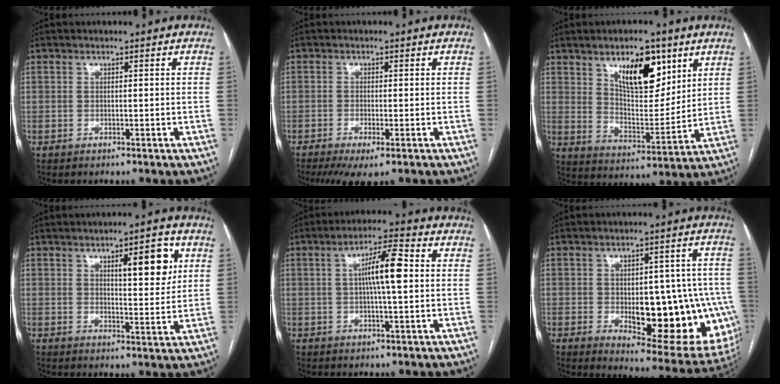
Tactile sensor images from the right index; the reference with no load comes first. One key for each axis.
{"total": 4.9, "fx": -3.0, "fy": 1.0, "fz": 3.7, "tx": -0.059, "ty": -0.013, "tz": -0.048}
{"total": 12.2, "fx": 6.6, "fy": 4.8, "fz": 9.1, "tx": -0.147, "ty": 0.000, "tz": 0.119}
{"total": 7.6, "fx": 3.1, "fy": 2.0, "fz": 6.7, "tx": -0.092, "ty": 0.000, "tz": 0.044}
{"total": 7.4, "fx": 0.9, "fy": 0.7, "fz": 7.3, "tx": -0.129, "ty": 0.014, "tz": 0.010}
{"total": 20.1, "fx": -4.3, "fy": 8.1, "fz": 17.9, "tx": -0.149, "ty": 0.016, "tz": -0.027}